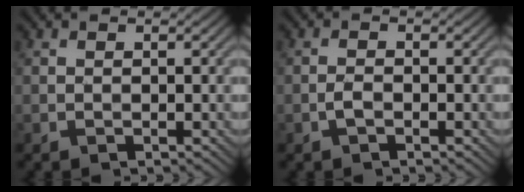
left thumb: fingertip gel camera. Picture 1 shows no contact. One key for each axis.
{"total": 1.3, "fx": -0.7, "fy": 0.6, "fz": 0.9, "tx": -0.020, "ty": 0.002, "tz": -0.017}